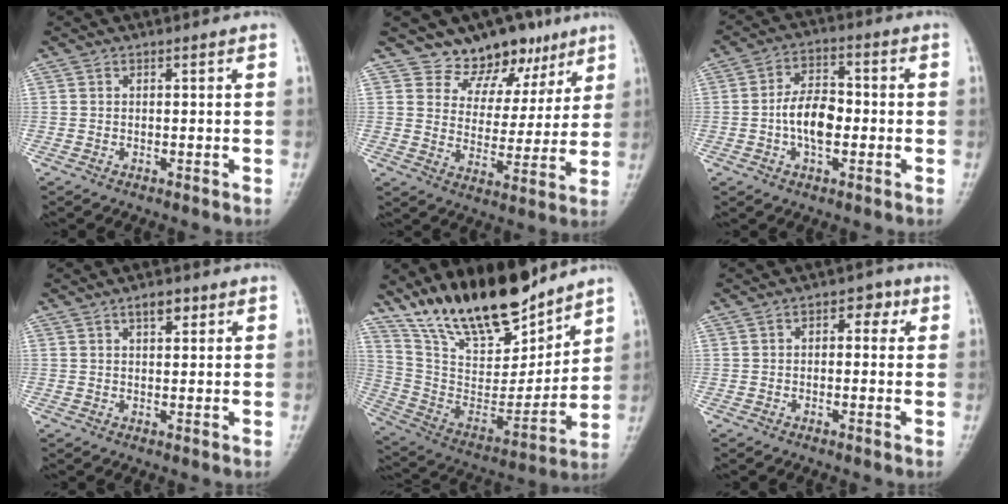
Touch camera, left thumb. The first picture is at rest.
{"total": 11.4, "force": [8.4, 7.0, 3.2], "torque": [0.001, -0.047, 0.126]}
{"total": 8.2, "force": [-1.4, 4.7, 6.6], "torque": [-0.104, 0.019, -0.032]}
{"total": 3.1, "force": [1.7, 1.5, 2.1], "torque": [-0.022, -0.004, 0.024]}
{"total": 22.0, "force": [17.1, 7.7, 11.5], "torque": [-0.158, -0.087, 0.307]}
{"total": 4.0, "force": [0.9, 2.6, 2.9], "torque": [-0.014, 0.009, 0.003]}